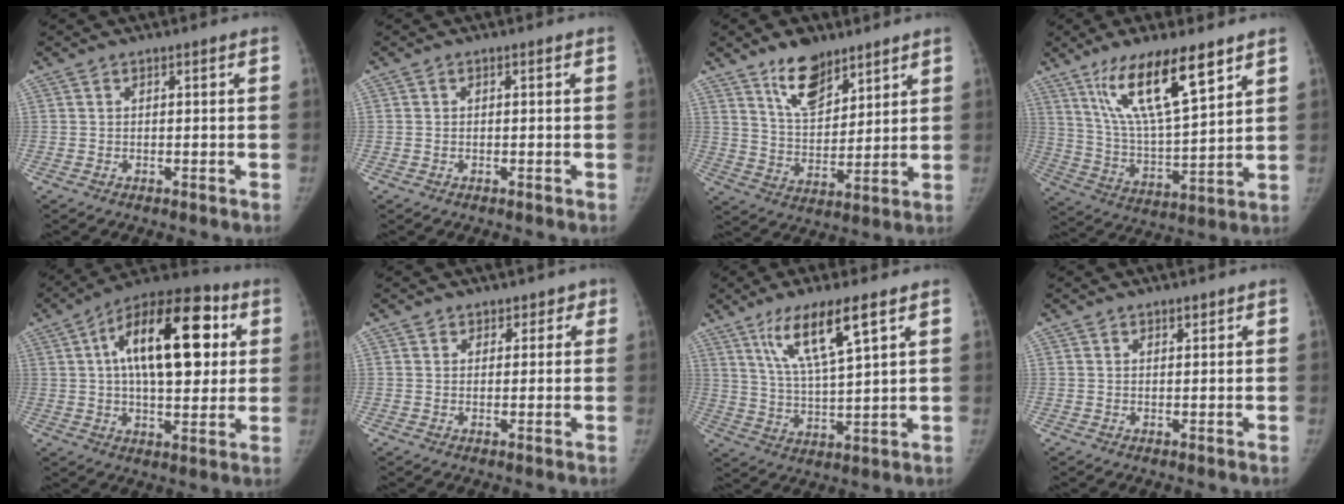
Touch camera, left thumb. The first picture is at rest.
{"total": 0.0}
{"total": 10.7, "force": [7.6, 5.1, 5.6], "torque": [-0.069, -0.056, 0.142]}
{"total": 16.7, "force": [10.0, 4.3, 12.6], "torque": [-0.210, -0.048, 0.195]}
{"total": 22.6, "force": [5.4, 11.1, 18.9], "torque": [-0.263, 0.013, 0.072]}
{"total": 2.9, "force": [1.9, 2.2, 0.1], "torque": [0.040, -0.006, 0.017]}
{"total": 11.4, "force": [6.5, 1.9, 9.2], "torque": [-0.171, -0.030, 0.128]}
{"total": 1.3, "force": [1.0, 0.6, 0.5], "torque": [0.000, -0.006, 0.014]}